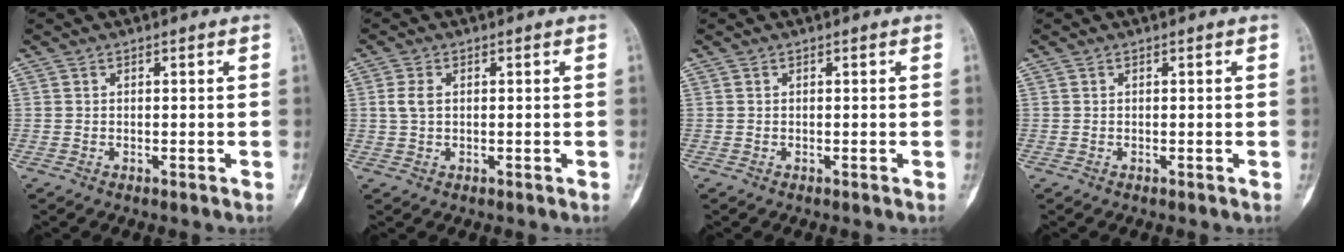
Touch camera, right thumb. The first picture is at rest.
{"total": 2.8, "force": [0.5, 1.7, 2.1], "torque": [-0.051, 0.004, 0.012]}
{"total": 0.0}
{"total": 0.0}